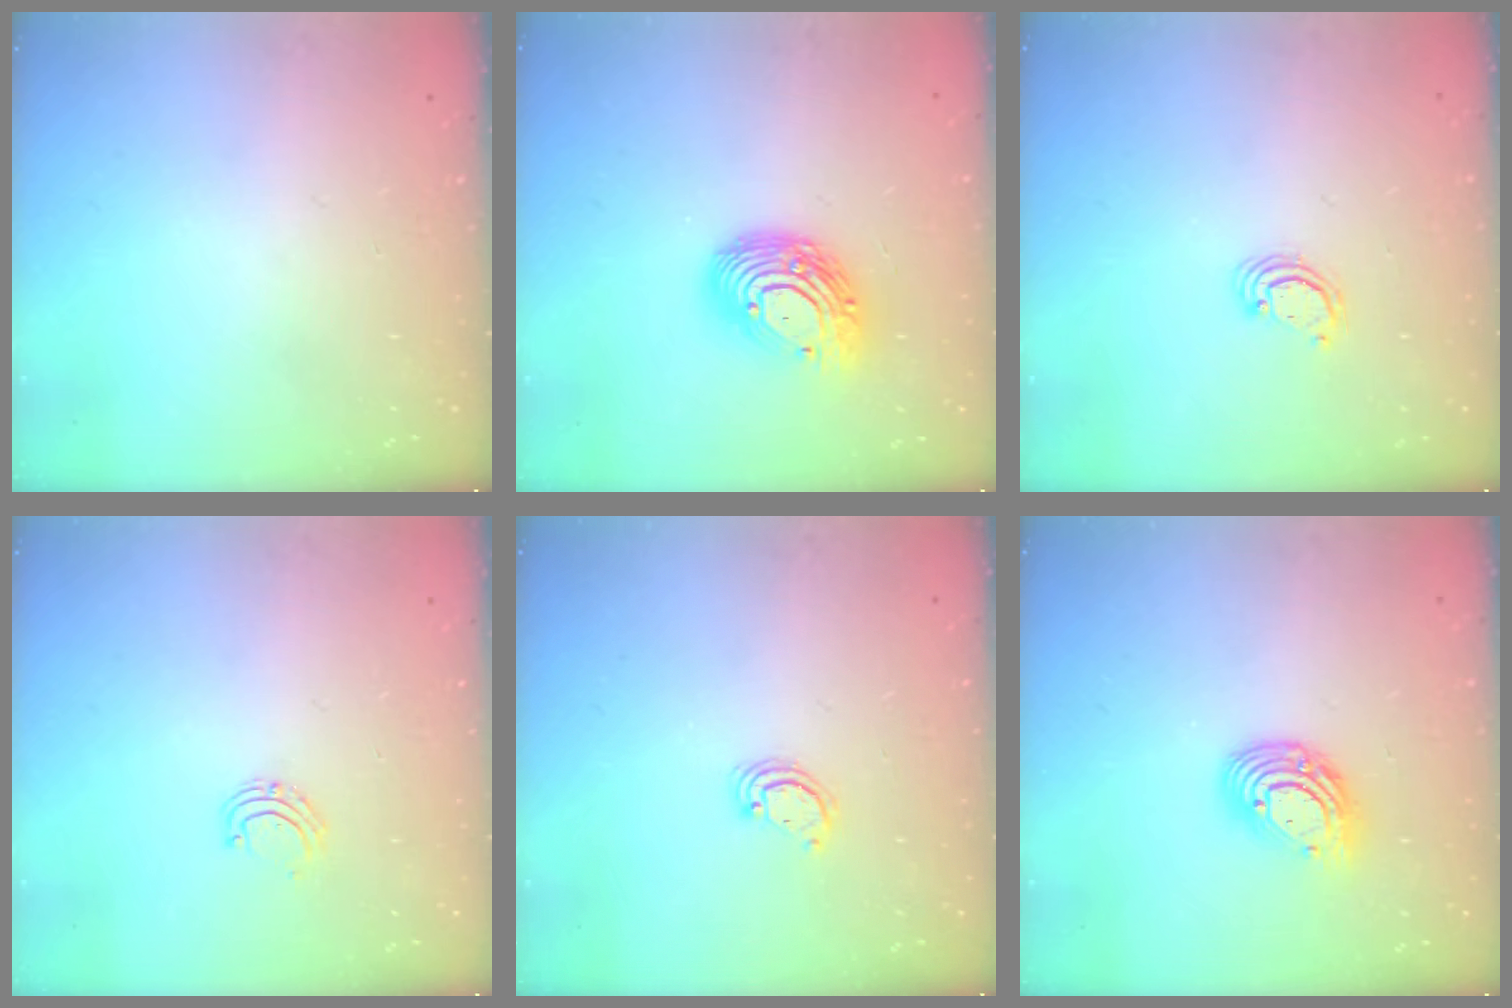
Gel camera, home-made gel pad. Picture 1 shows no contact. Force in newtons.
{"total": 13.7, "press": 13.7, "slide": 0.9}
{"total": 2.5, "press": 2.5, "slide": 0.2}
{"total": 4.7, "press": 4.7, "slide": 0.4}
{"total": 2.6, "press": 2.6, "slide": 0.3}
{"total": 10.7, "press": 10.7, "slide": 0.8}